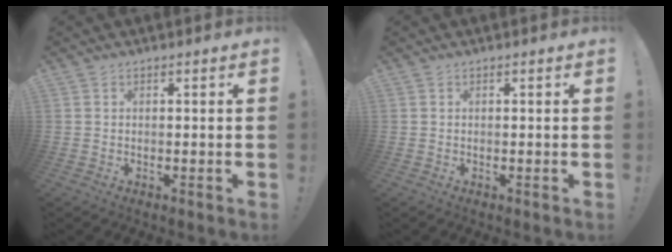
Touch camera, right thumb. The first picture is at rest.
{"total": 0.0}